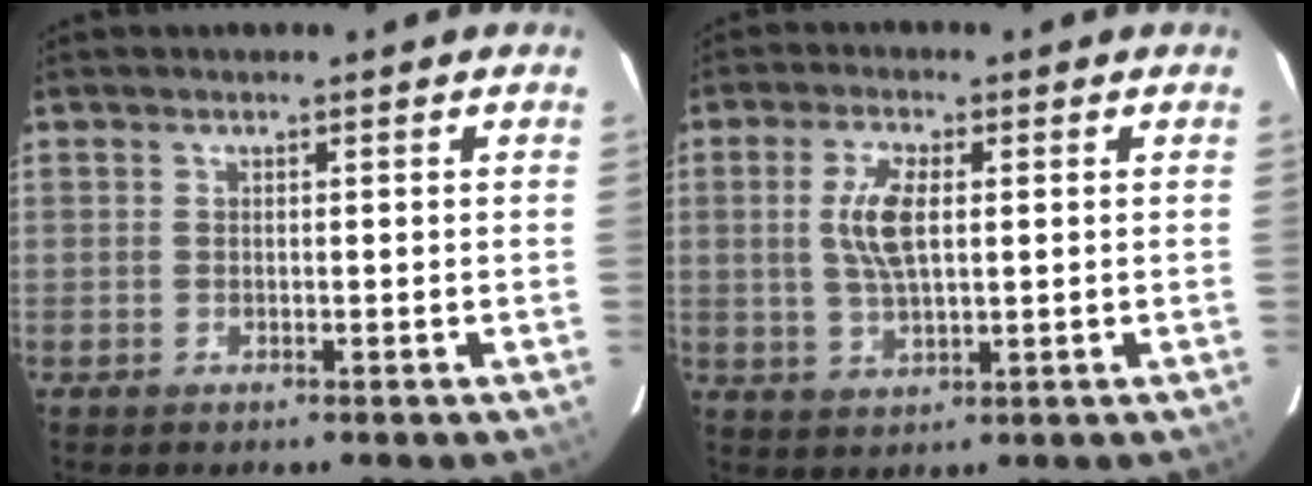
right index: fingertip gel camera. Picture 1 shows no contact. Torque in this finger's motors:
{"motor_torque": [0.48, 0.26, 0.23, 0.09]}